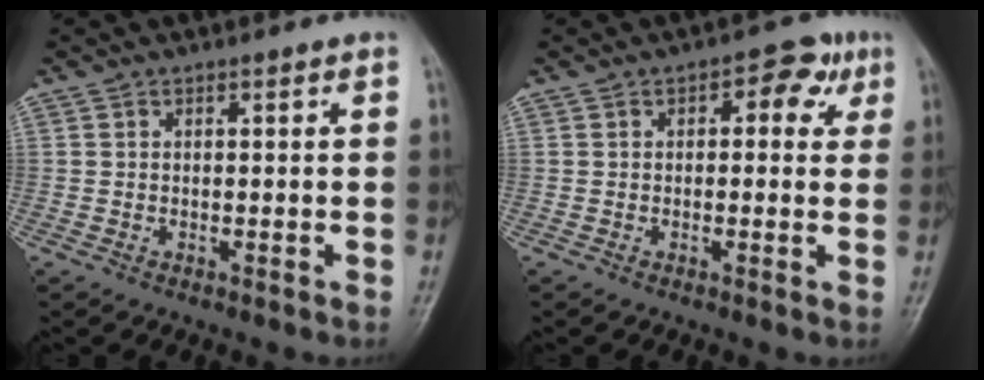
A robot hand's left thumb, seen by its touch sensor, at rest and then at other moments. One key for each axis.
{"total": 5.8, "fx": 1.9, "fy": 3.4, "fz": 4.3, "tx": -0.018, "ty": 0.004, "tz": 0.012}